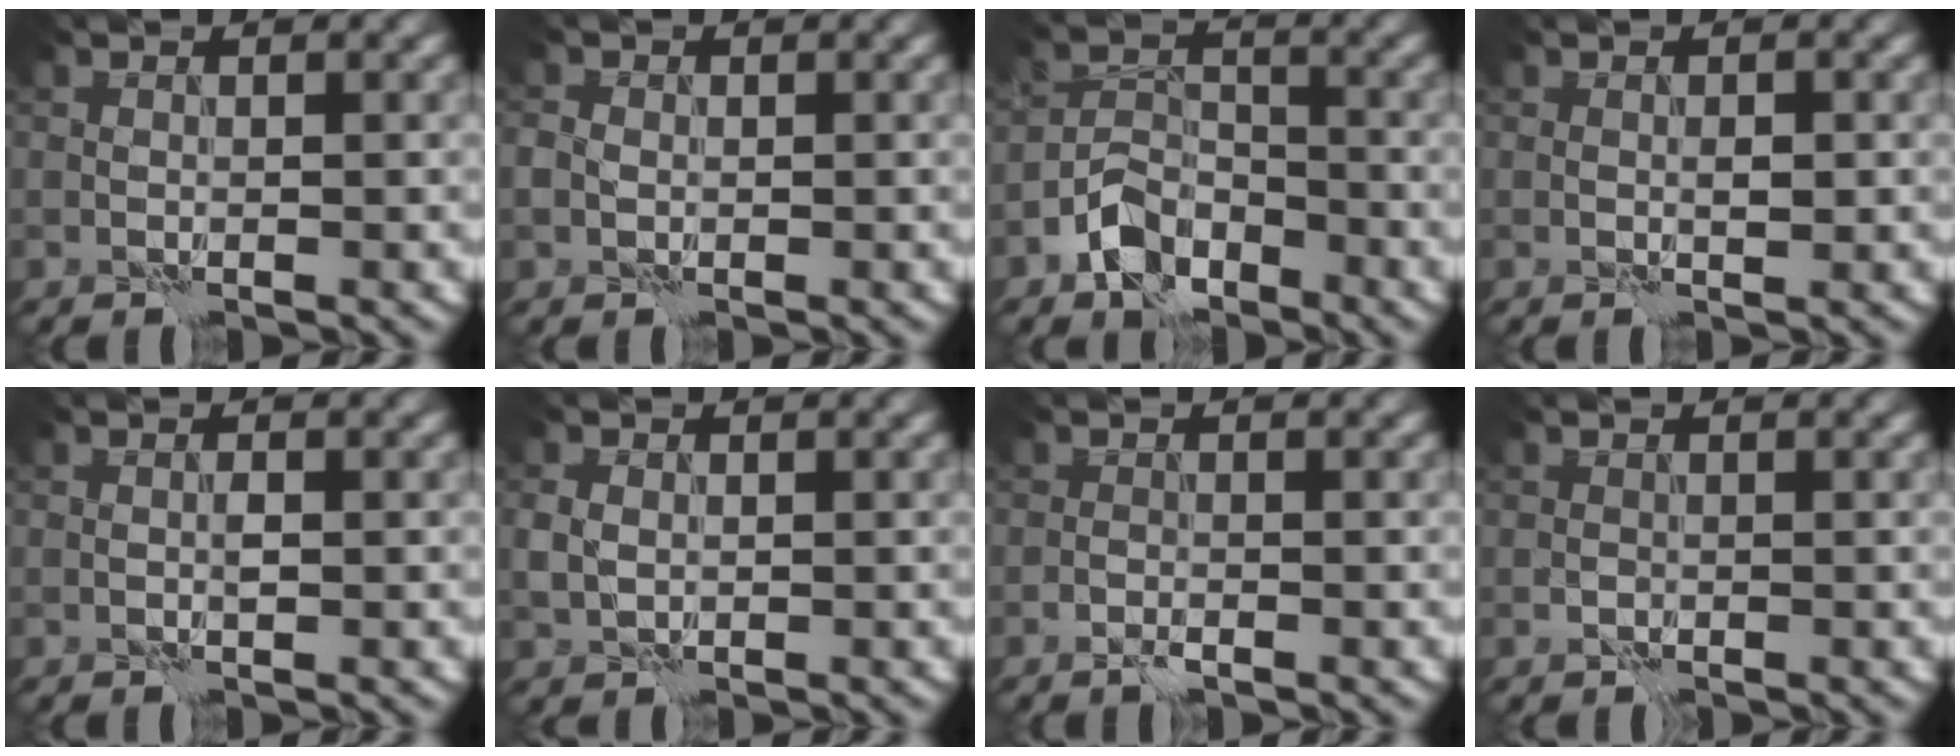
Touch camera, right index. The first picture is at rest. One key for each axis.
{"total": 1.3, "fx": 0.0, "fy": 1.2, "fz": 0.5, "tx": -0.011, "ty": -0.001, "tz": -0.002}
{"total": 4.7, "fx": -3.1, "fy": 2.8, "fz": 2.2, "tx": -0.033, "ty": 0.005, "tz": -0.065}
{"total": 1.1, "fx": 0.1, "fy": 0.4, "fz": 1.0, "tx": -0.016, "ty": 0.001, "tz": 0.002}
{"total": 0.8, "fx": 0.0, "fy": 0.2, "fz": 0.7, "tx": -0.014, "ty": 0.001, "tz": 0.001}
{"total": 1.6, "fx": 0.1, "fy": 1.3, "fz": 0.9, "tx": -0.022, "ty": 0.002, "tz": 0.002}
{"total": 0.9, "fx": -0.8, "fy": 0.2, "fz": 0.5, "tx": -0.012, "ty": 0.002, "tz": -0.016}
{"total": 0.0}